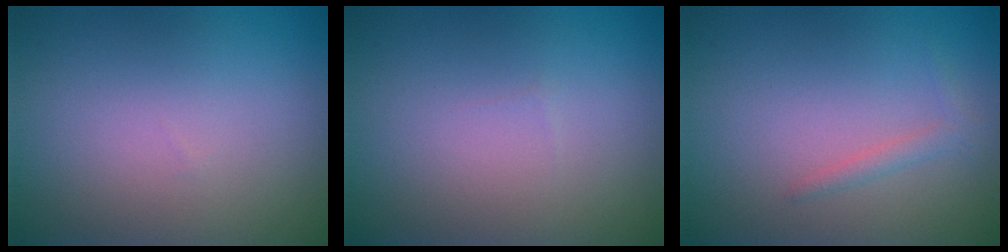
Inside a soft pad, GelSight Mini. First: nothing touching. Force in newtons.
{"total": 0.0}
{"total": 1.1, "press": 1.1, "slide": 0.0}